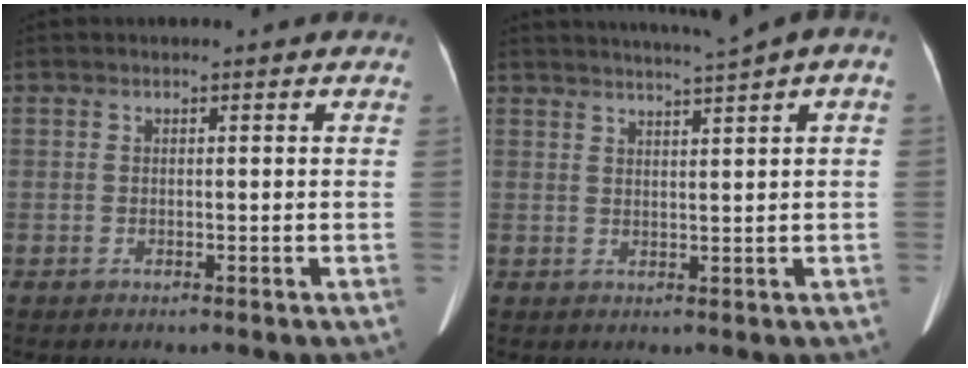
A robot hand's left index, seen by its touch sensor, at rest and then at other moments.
{"total": 6.5, "force": [4.5, -0.7, 4.7], "torque": [-0.067, 0.022, 0.059]}